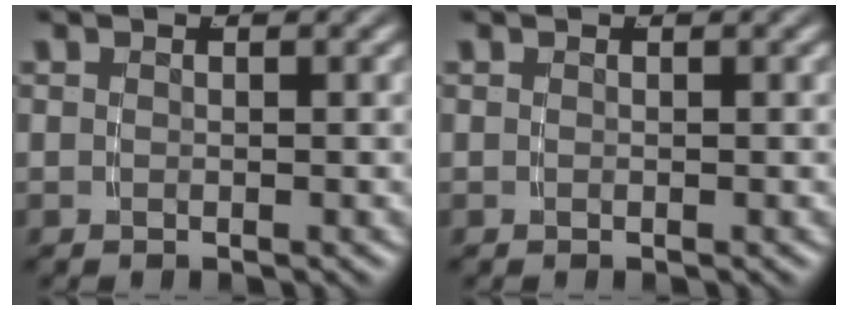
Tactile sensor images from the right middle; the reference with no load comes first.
{"total": 0.0}